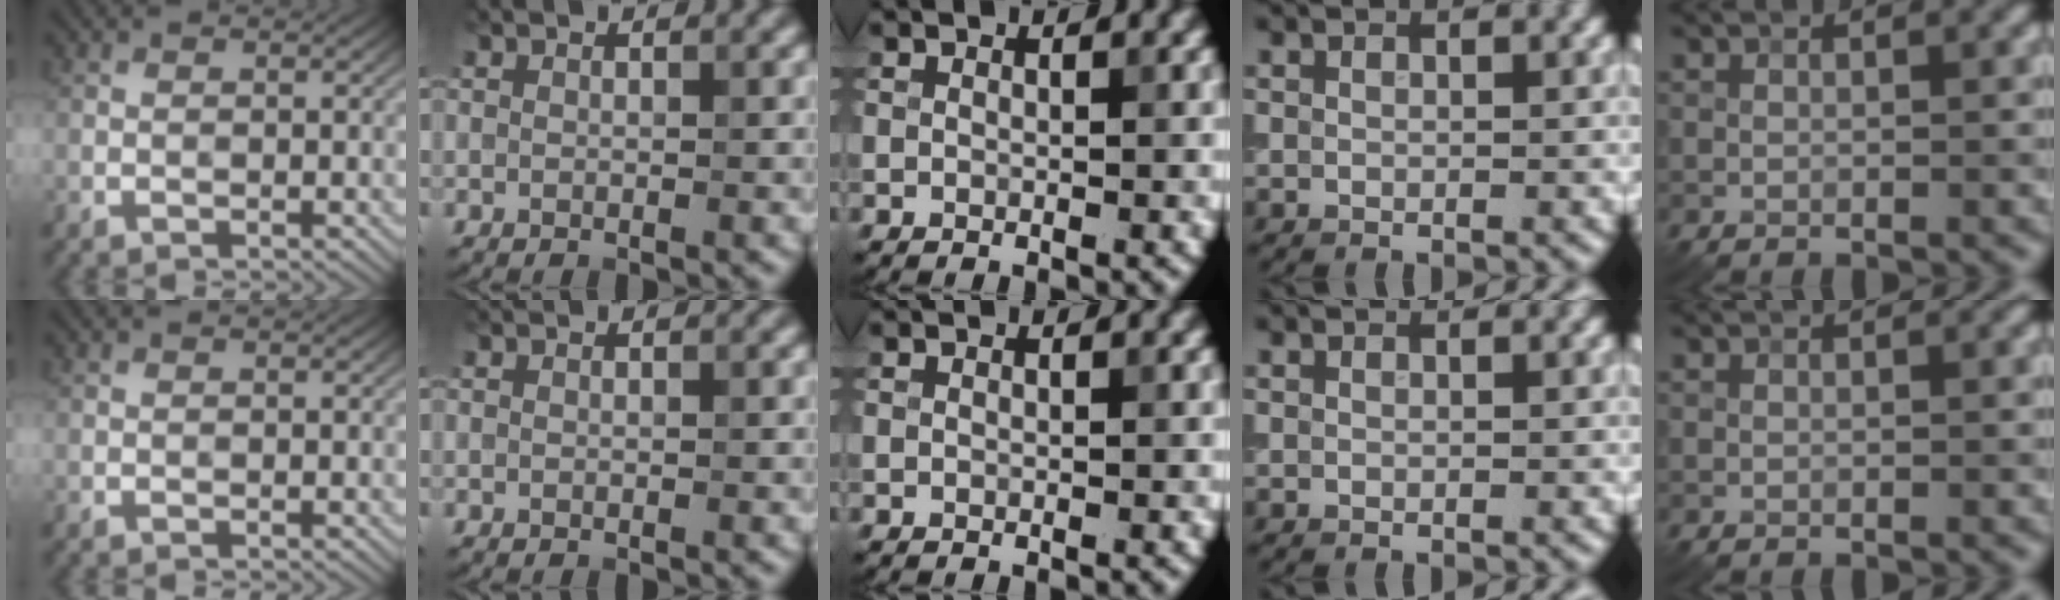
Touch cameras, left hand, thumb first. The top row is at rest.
{}